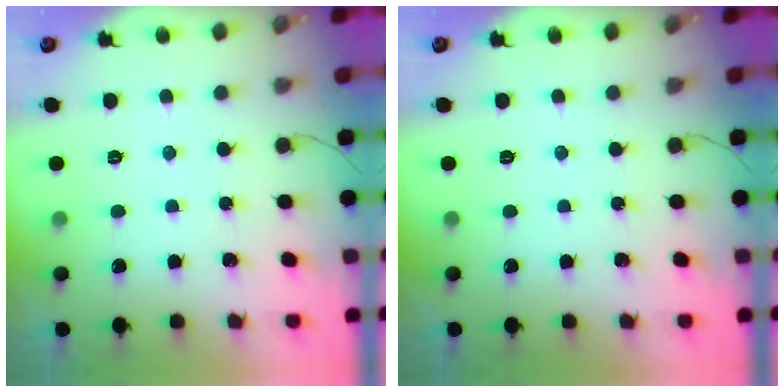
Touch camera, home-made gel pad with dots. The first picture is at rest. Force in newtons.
{"total": 0.0}